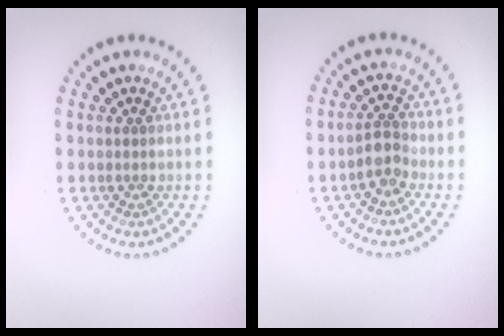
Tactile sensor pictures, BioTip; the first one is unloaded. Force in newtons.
{"total": 2.0, "press": 1.7, "slide": 1.1}